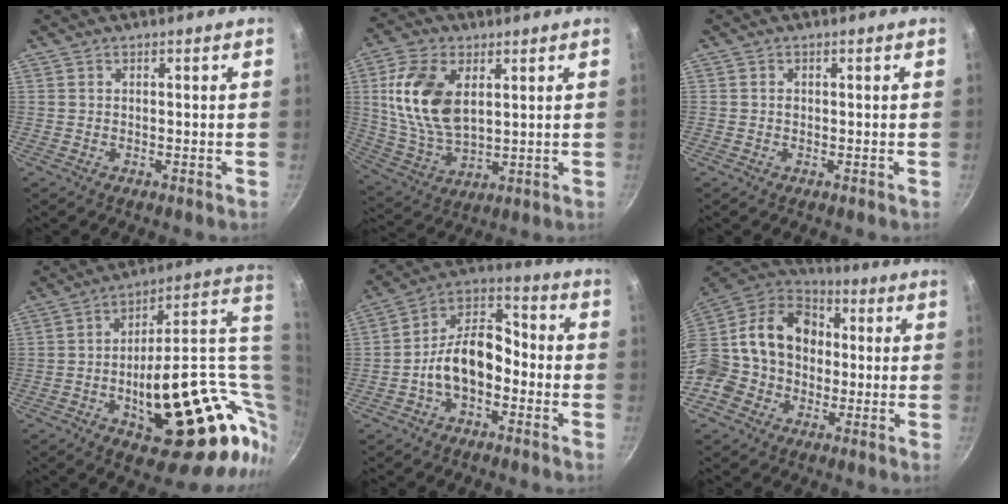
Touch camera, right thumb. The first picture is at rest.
{"total": 14.8, "force": [3.7, 8.5, 11.6], "torque": [-0.215, -0.015, 0.082]}
{"total": 0.5, "force": [0.0, 0.4, 0.2], "torque": [-0.002, 0.002, 0.000]}
{"total": 31.2, "force": [-0.1, 13.8, 27.9], "torque": [-0.359, 0.010, 0.018]}
{"total": 12.9, "force": [-3.4, 8.1, 9.4], "torque": [-0.129, 0.060, -0.075]}
{"total": 21.0, "force": [-0.8, 17.8, 11.0], "torque": [-0.197, 0.061, -0.021]}